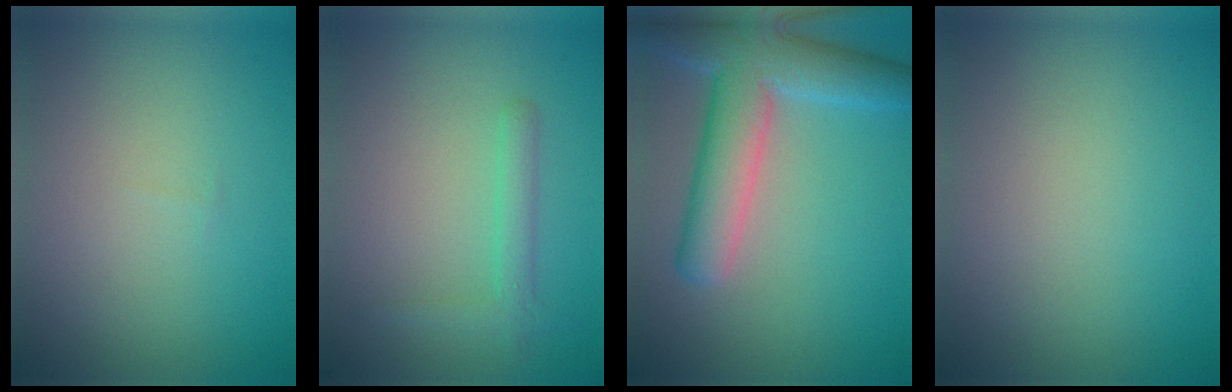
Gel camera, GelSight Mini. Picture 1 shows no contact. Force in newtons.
{"total": 1.9, "press": 1.9, "slide": 0.1}
{"total": 7.8, "press": 7.8, "slide": 0.5}
{"total": 0.0}